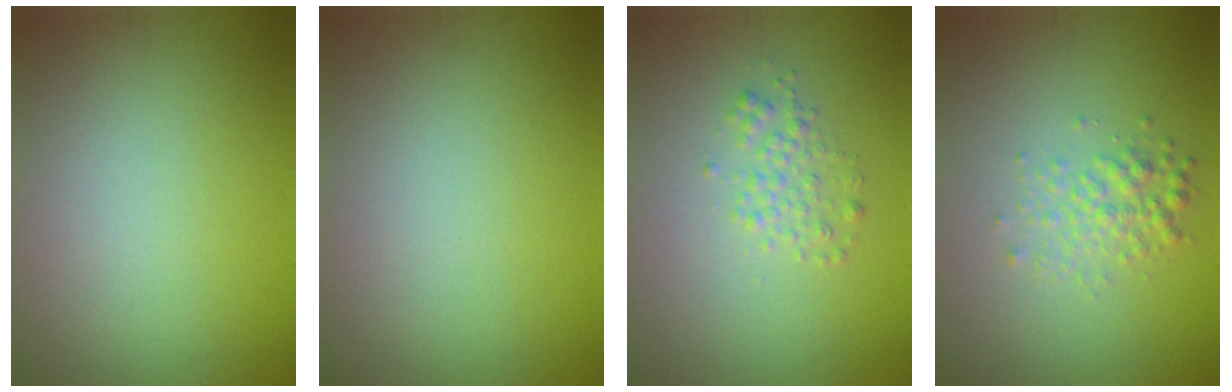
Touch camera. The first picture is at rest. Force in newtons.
{"total": 0.0}
{"total": 1.7, "press": 1.7, "slide": 0.0}
{"total": 2.3, "press": 2.3, "slide": 0.1}